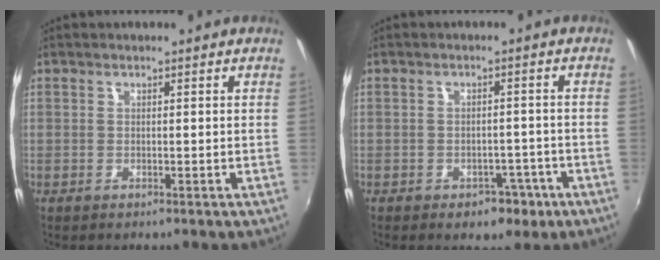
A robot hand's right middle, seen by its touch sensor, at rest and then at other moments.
{"total": 5.0, "force": [-2.9, 3.4, 2.2], "torque": [-0.047, 0.002, -0.026]}